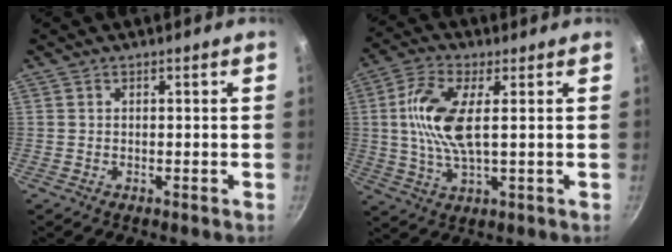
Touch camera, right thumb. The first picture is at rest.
{"total": 11.1, "force": [1.7, 4.1, 10.1], "torque": [-0.216, 0.004, 0.029]}